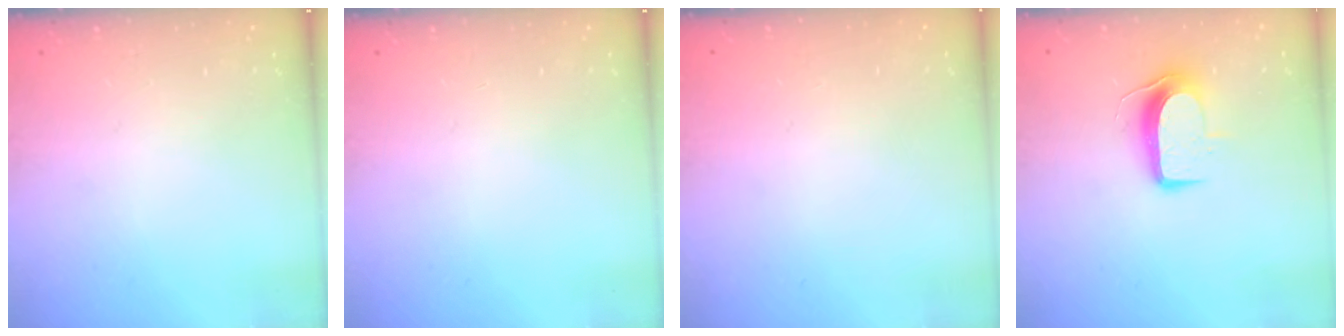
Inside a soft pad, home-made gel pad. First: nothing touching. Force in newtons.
{"total": 0.0}
{"total": 0.0}
{"total": 8.8, "press": 8.8, "slide": 0.6}